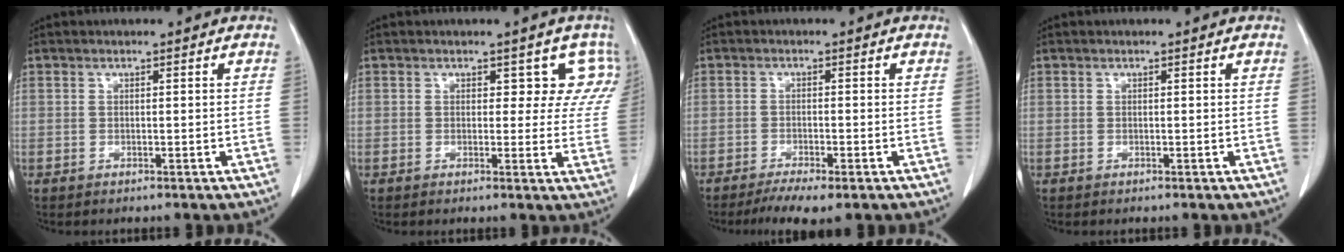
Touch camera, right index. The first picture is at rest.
{"total": 5.4, "force": [3.2, 3.6, 2.5], "torque": [0.003, -0.001, 0.015]}
{"total": 4.9, "force": [-3.5, 0.6, 3.4], "torque": [-0.055, -0.011, -0.055]}
{"total": 0.0}